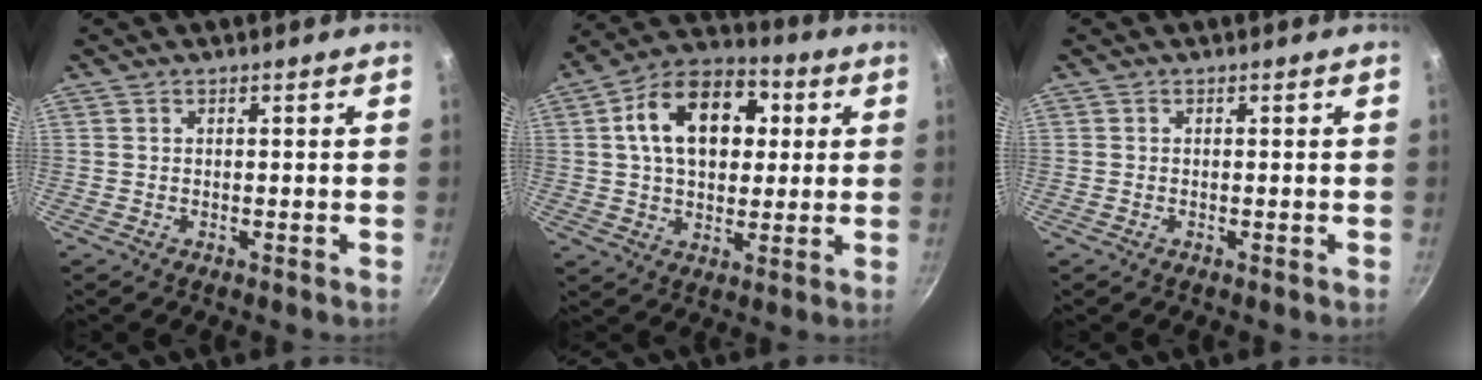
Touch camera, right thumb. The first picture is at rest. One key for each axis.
{"total": 17.3, "fx": 3.9, "fy": 11.7, "fz": 12.2, "tx": -0.164, "ty": 0.019, "tz": 0.047}
{"total": 0.0}